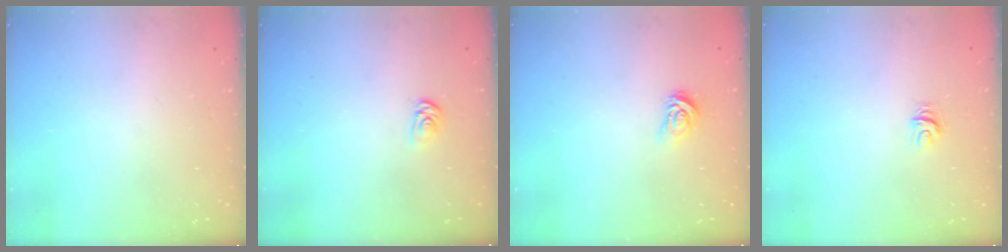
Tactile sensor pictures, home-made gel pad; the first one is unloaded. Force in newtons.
{"total": 2.1, "press": 2.1, "slide": 0.2}
{"total": 3.6, "press": 3.6, "slide": 0.4}
{"total": 3.7, "press": 3.7, "slide": 0.4}